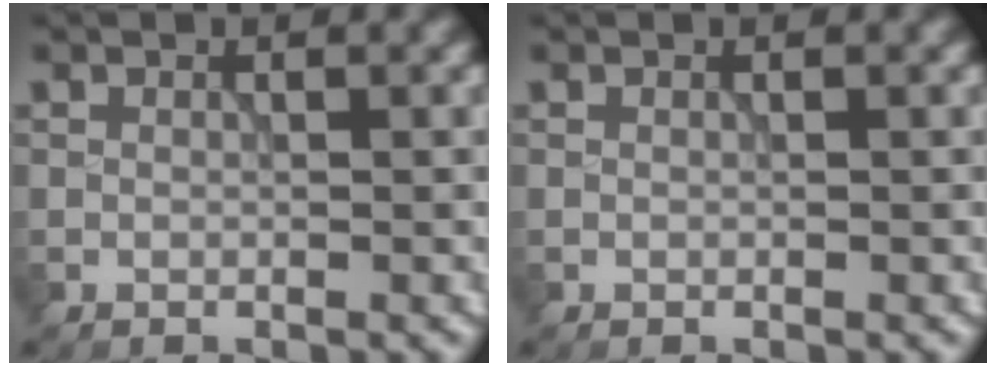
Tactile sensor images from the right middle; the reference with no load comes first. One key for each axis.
{"total": 0.0}